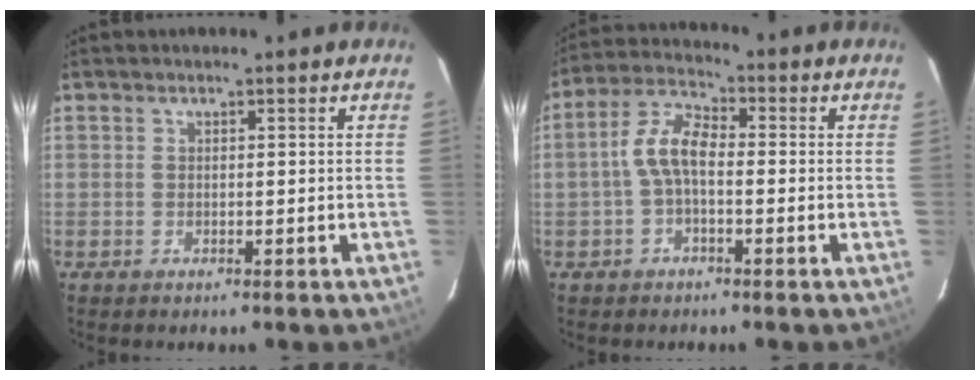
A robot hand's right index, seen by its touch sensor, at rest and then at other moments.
{"total": 6.5, "force": [-1.1, 3.2, 5.6], "torque": [-0.121, 0.021, -0.024]}